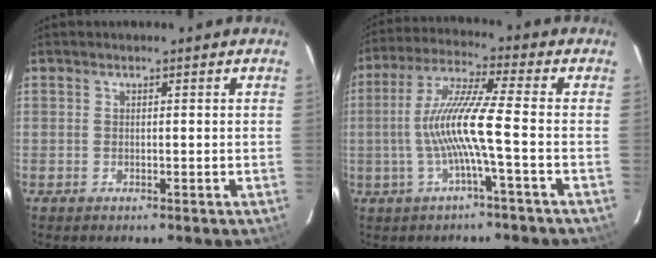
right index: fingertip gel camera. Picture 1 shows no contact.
{"total": 10.5, "force": [-2.2, -0.7, 10.2], "torque": [-0.206, 0.005, -0.039]}